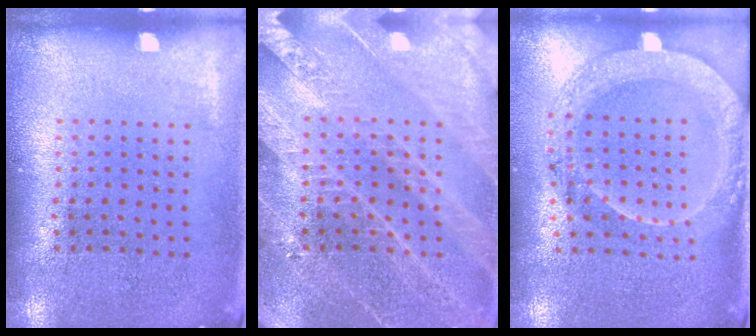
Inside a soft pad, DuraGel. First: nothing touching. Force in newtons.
{"total": 3.2, "press": 3.0, "slide": 1.0}
{"total": 2.0, "press": 2.0, "slide": 0.5}